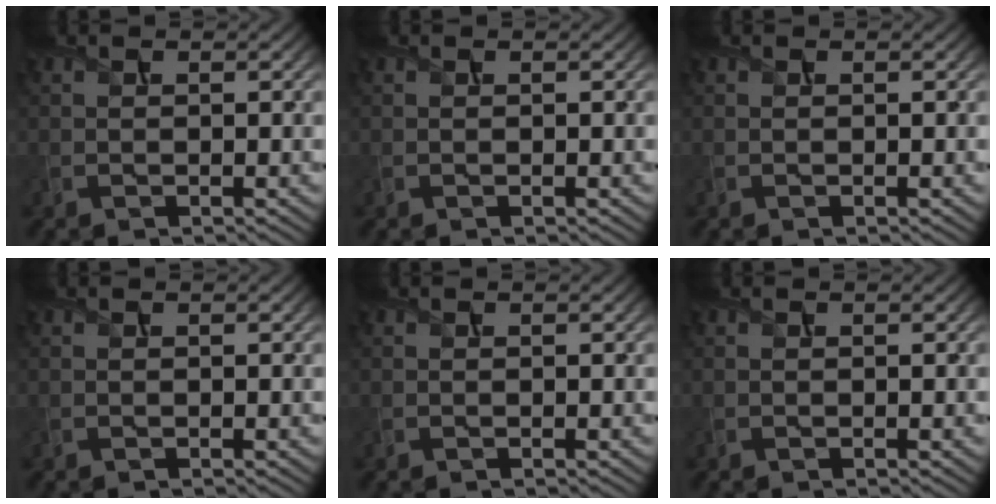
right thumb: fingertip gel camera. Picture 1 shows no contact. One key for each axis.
{"total": 0.0}
{"total": 0.0}
{"total": 0.0}
{"total": 0.0}
{"total": 0.0}